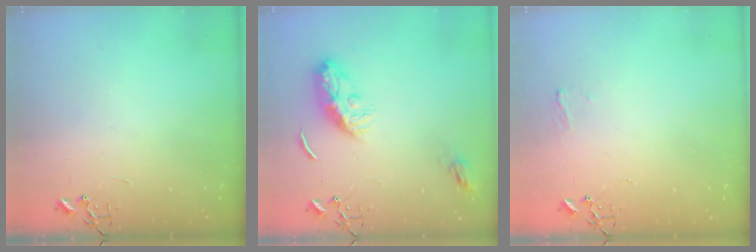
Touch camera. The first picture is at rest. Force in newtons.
{"total": 9.9, "press": 9.9, "slide": 0.1}
{"total": 5.2, "press": 5.1, "slide": 0.6}